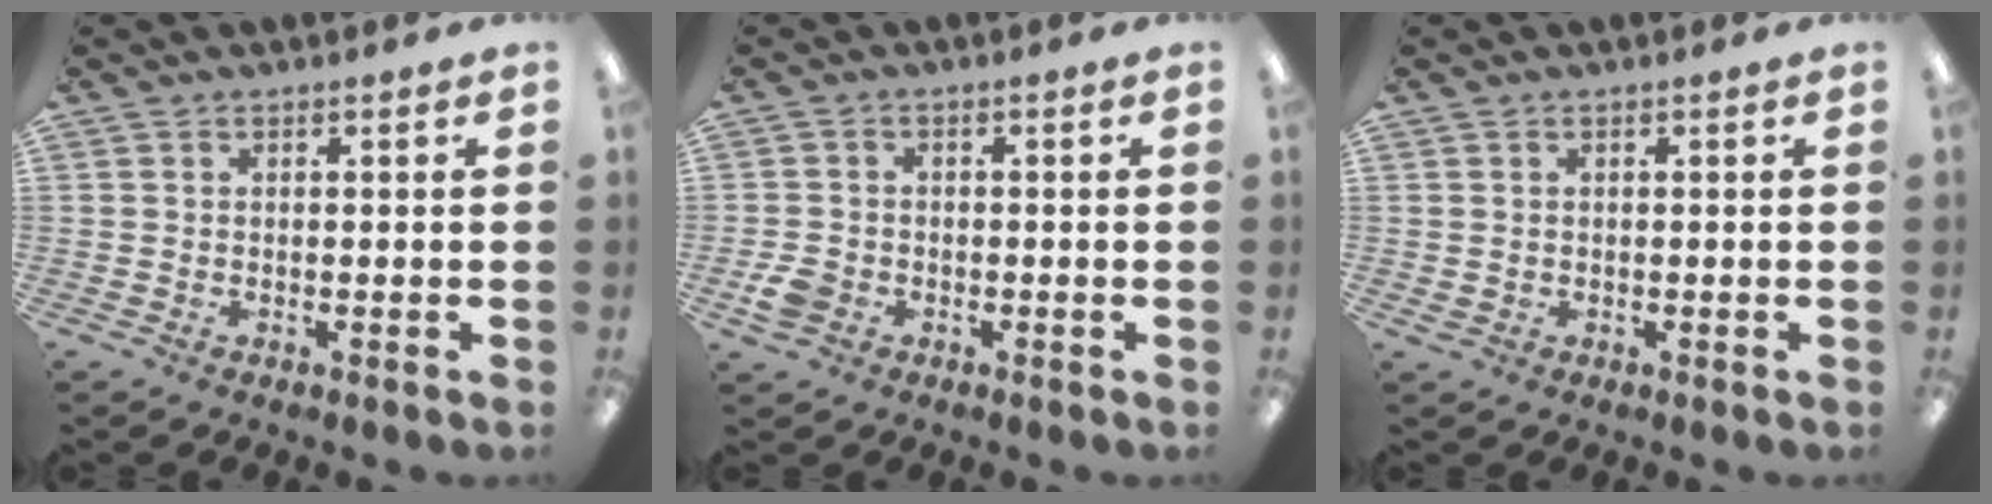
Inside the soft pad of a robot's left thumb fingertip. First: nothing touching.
{"total": 3.9, "force": [-1.5, 3.1, 1.9], "torque": [-0.042, 0.004, -0.030]}
{"total": 1.1, "force": [0.4, 1.0, 0.2], "torque": [-0.006, 0.002, 0.006]}